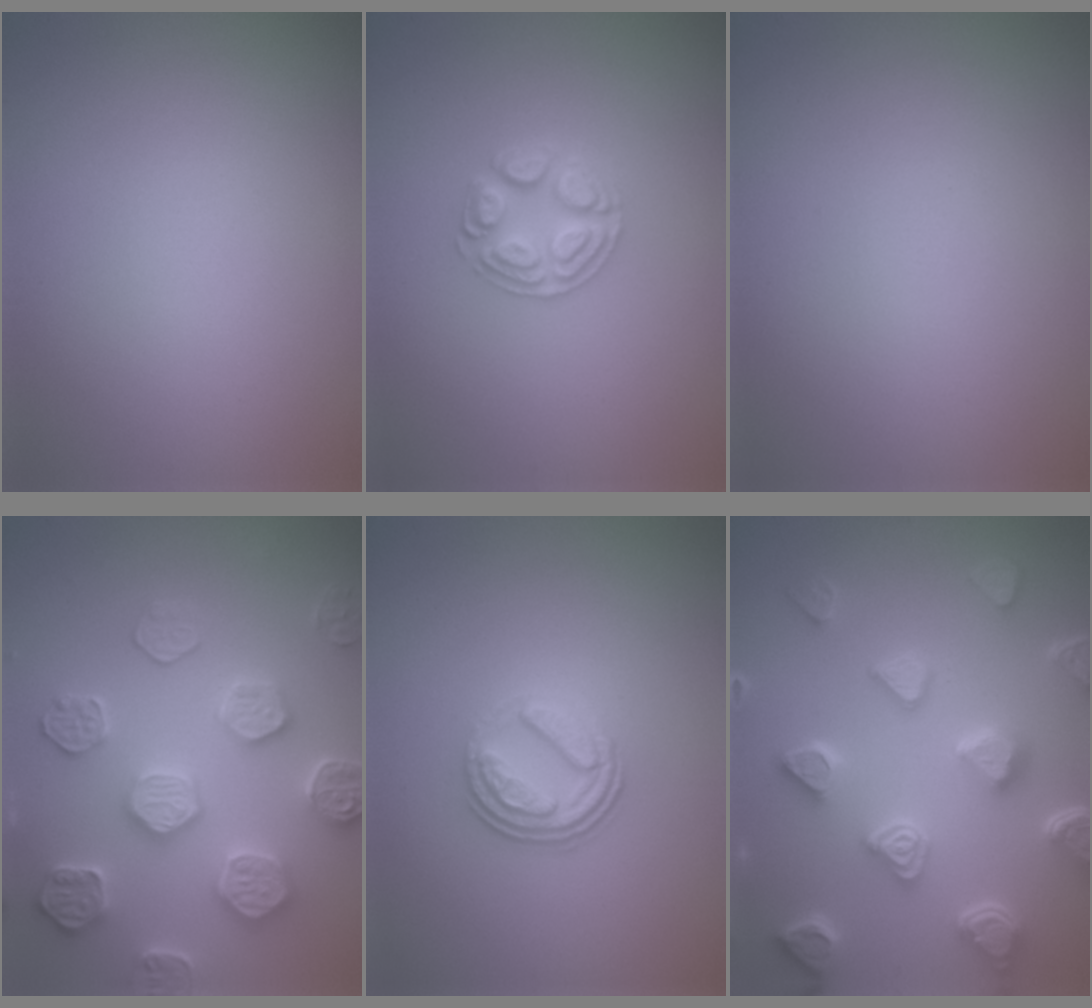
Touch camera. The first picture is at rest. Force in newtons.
{"total": 2.6, "press": 2.5, "slide": 0.5}
{"total": 0.0}
{"total": 5.4, "press": 5.3, "slide": 1.2}
{"total": 3.7, "press": 2.6, "slide": 2.6}
{"total": 7.1, "press": 5.7, "slide": 4.1}